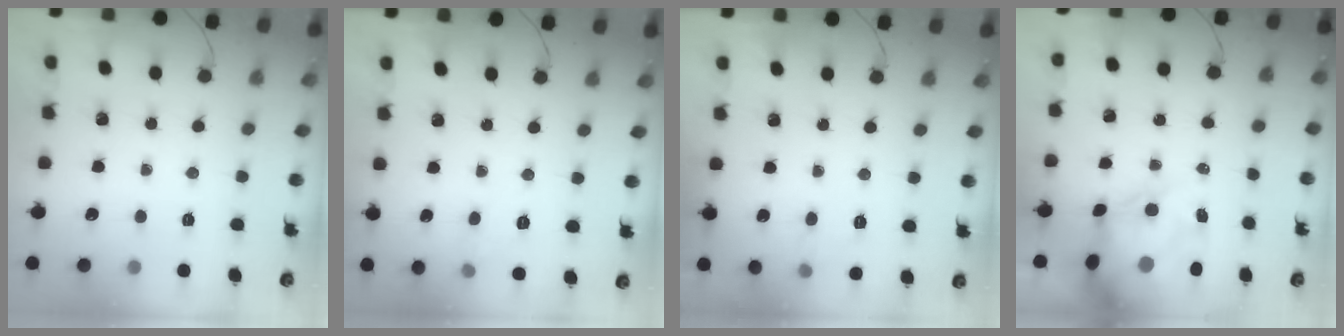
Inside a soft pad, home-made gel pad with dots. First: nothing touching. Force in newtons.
{"total": 5.2, "press": 4.9, "slide": 1.6}
{"total": 3.6, "press": 3.3, "slide": 1.6}
{"total": 12.1, "press": 11.6, "slide": 3.5}